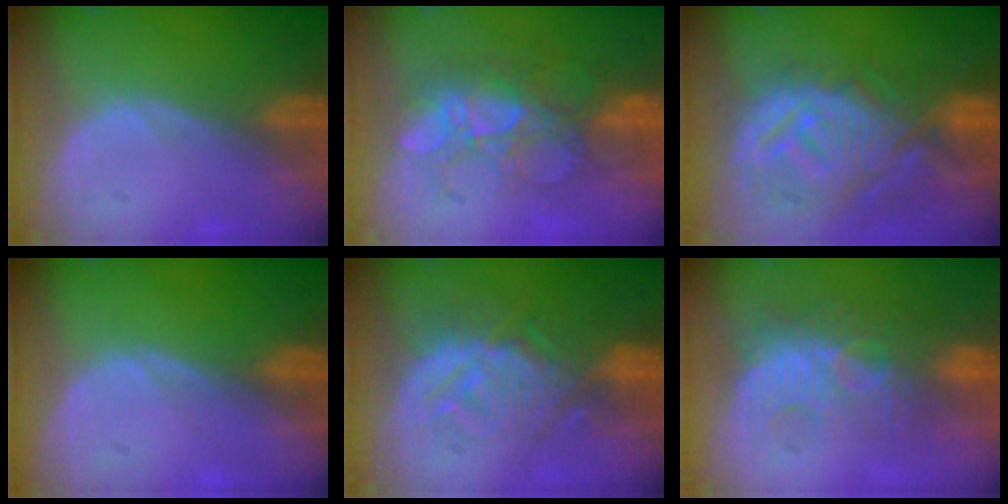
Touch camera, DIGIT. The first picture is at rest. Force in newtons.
{"total": 7.7, "press": 7.6, "slide": 1.4}
{"total": 12.3, "press": 11.0, "slide": 5.4}
{"total": 0.0}
{"total": 9.2, "press": 8.6, "slide": 3.2}
{"total": 8.7, "press": 8.2, "slide": 2.8}